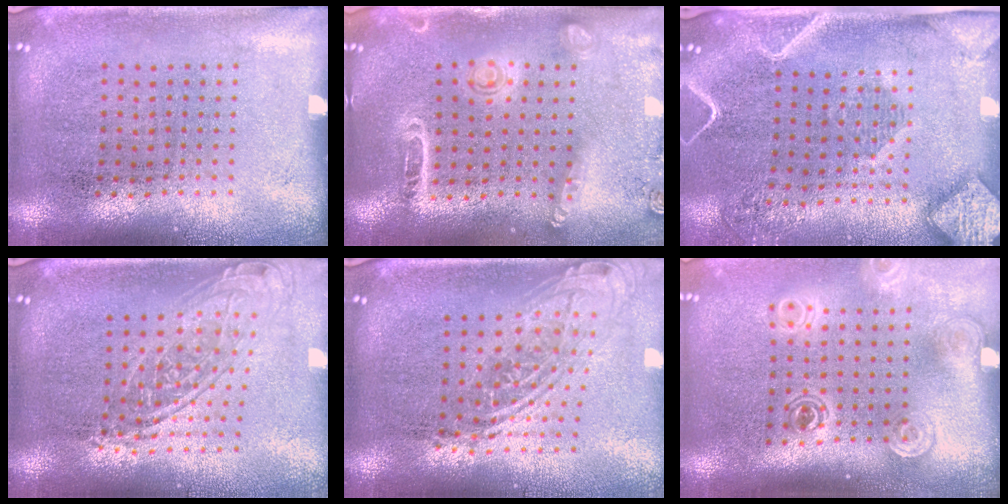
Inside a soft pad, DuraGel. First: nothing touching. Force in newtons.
{"total": 1.5, "press": 1.4, "slide": 0.6}
{"total": 2.5, "press": 1.9, "slide": 1.5}
{"total": 1.7, "press": 1.3, "slide": 1.0}
{"total": 1.9, "press": 1.5, "slide": 1.2}
{"total": 1.7, "press": 1.4, "slide": 1.0}